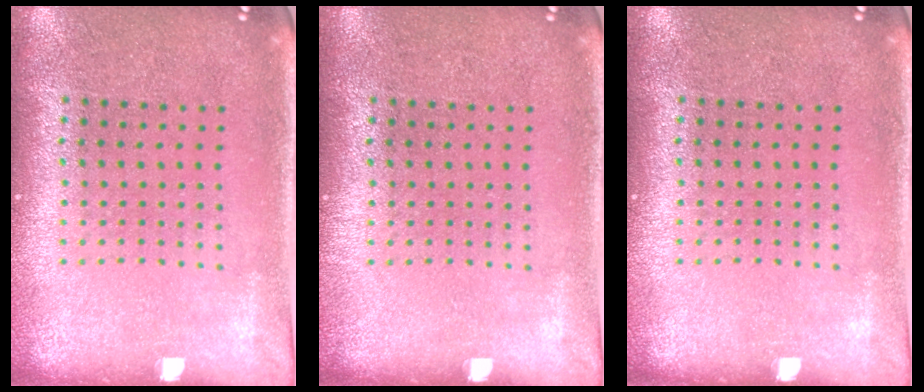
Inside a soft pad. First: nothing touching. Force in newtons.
{"total": 0.0}
{"total": 0.0}